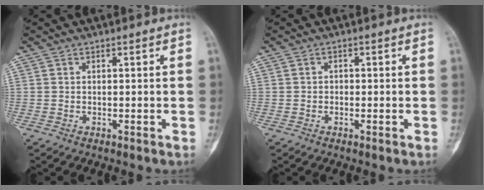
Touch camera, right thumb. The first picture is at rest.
{"total": 0.7, "force": [-0.2, 0.6, 0.2], "torque": [0.003, 0.004, -0.006]}